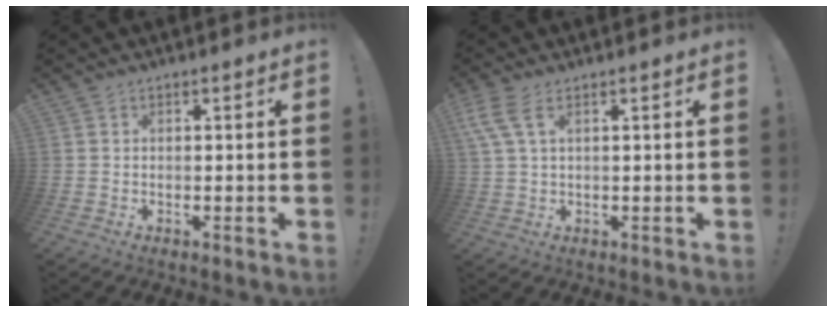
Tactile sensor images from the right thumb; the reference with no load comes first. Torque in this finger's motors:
{"motor_torque": [0.62, 0.63, 0.29, -0.37, 0.07]}